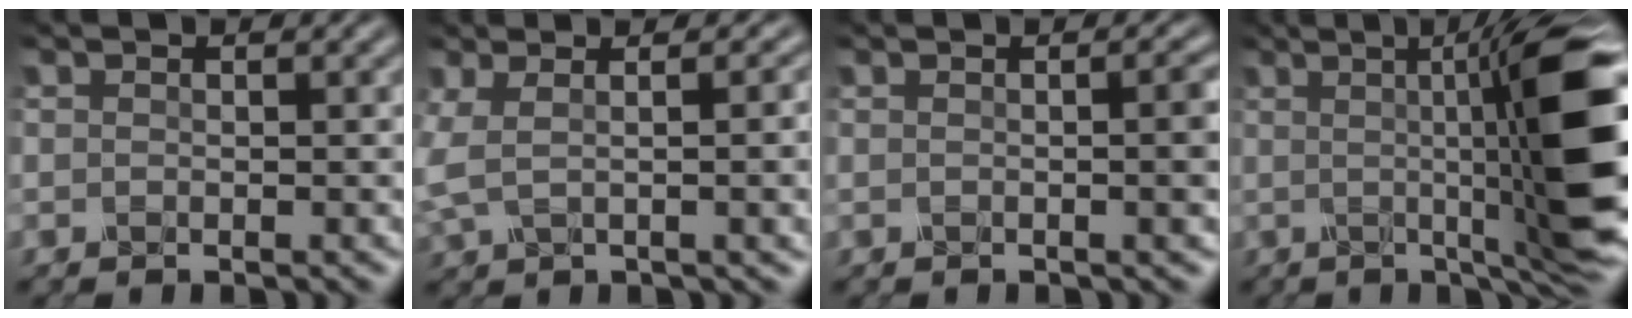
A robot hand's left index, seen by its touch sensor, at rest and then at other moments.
{"total": 8.4, "force": [0.2, 4.3, 7.3], "torque": [-0.102, 0.002, 0.014]}
{"total": 3.4, "force": [0.0, 1.1, 3.2], "torque": [-0.025, 0.009, -0.005]}
{"total": 14.8, "force": [0.9, 2.8, 14.5], "torque": [-0.163, 0.001, 0.022]}